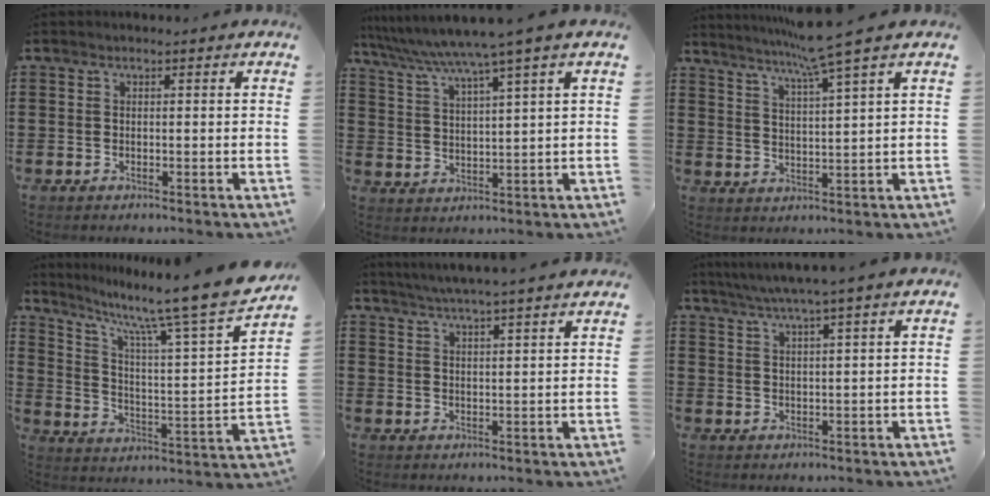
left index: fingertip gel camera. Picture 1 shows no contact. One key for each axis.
{"total": 5.7, "fx": 4.6, "fy": -1.0, "fz": 3.2, "tx": -0.081, "ty": -0.030, "tz": 0.073}
{"total": 6.6, "fx": 5.2, "fy": -1.5, "fz": 3.8, "tx": -0.090, "ty": -0.023, "tz": 0.086}
{"total": 11.7, "fx": 9.6, "fy": -0.2, "fz": 6.7, "tx": -0.141, "ty": -0.077, "tz": 0.145}
{"total": 4.3, "fx": 4.0, "fy": -0.9, "fz": 1.4, "tx": -0.039, "ty": -0.019, "tz": 0.070}
{"total": 4.1, "fx": 3.3, "fy": -0.7, "fz": 2.4, "tx": -0.054, "ty": -0.012, "tz": 0.056}